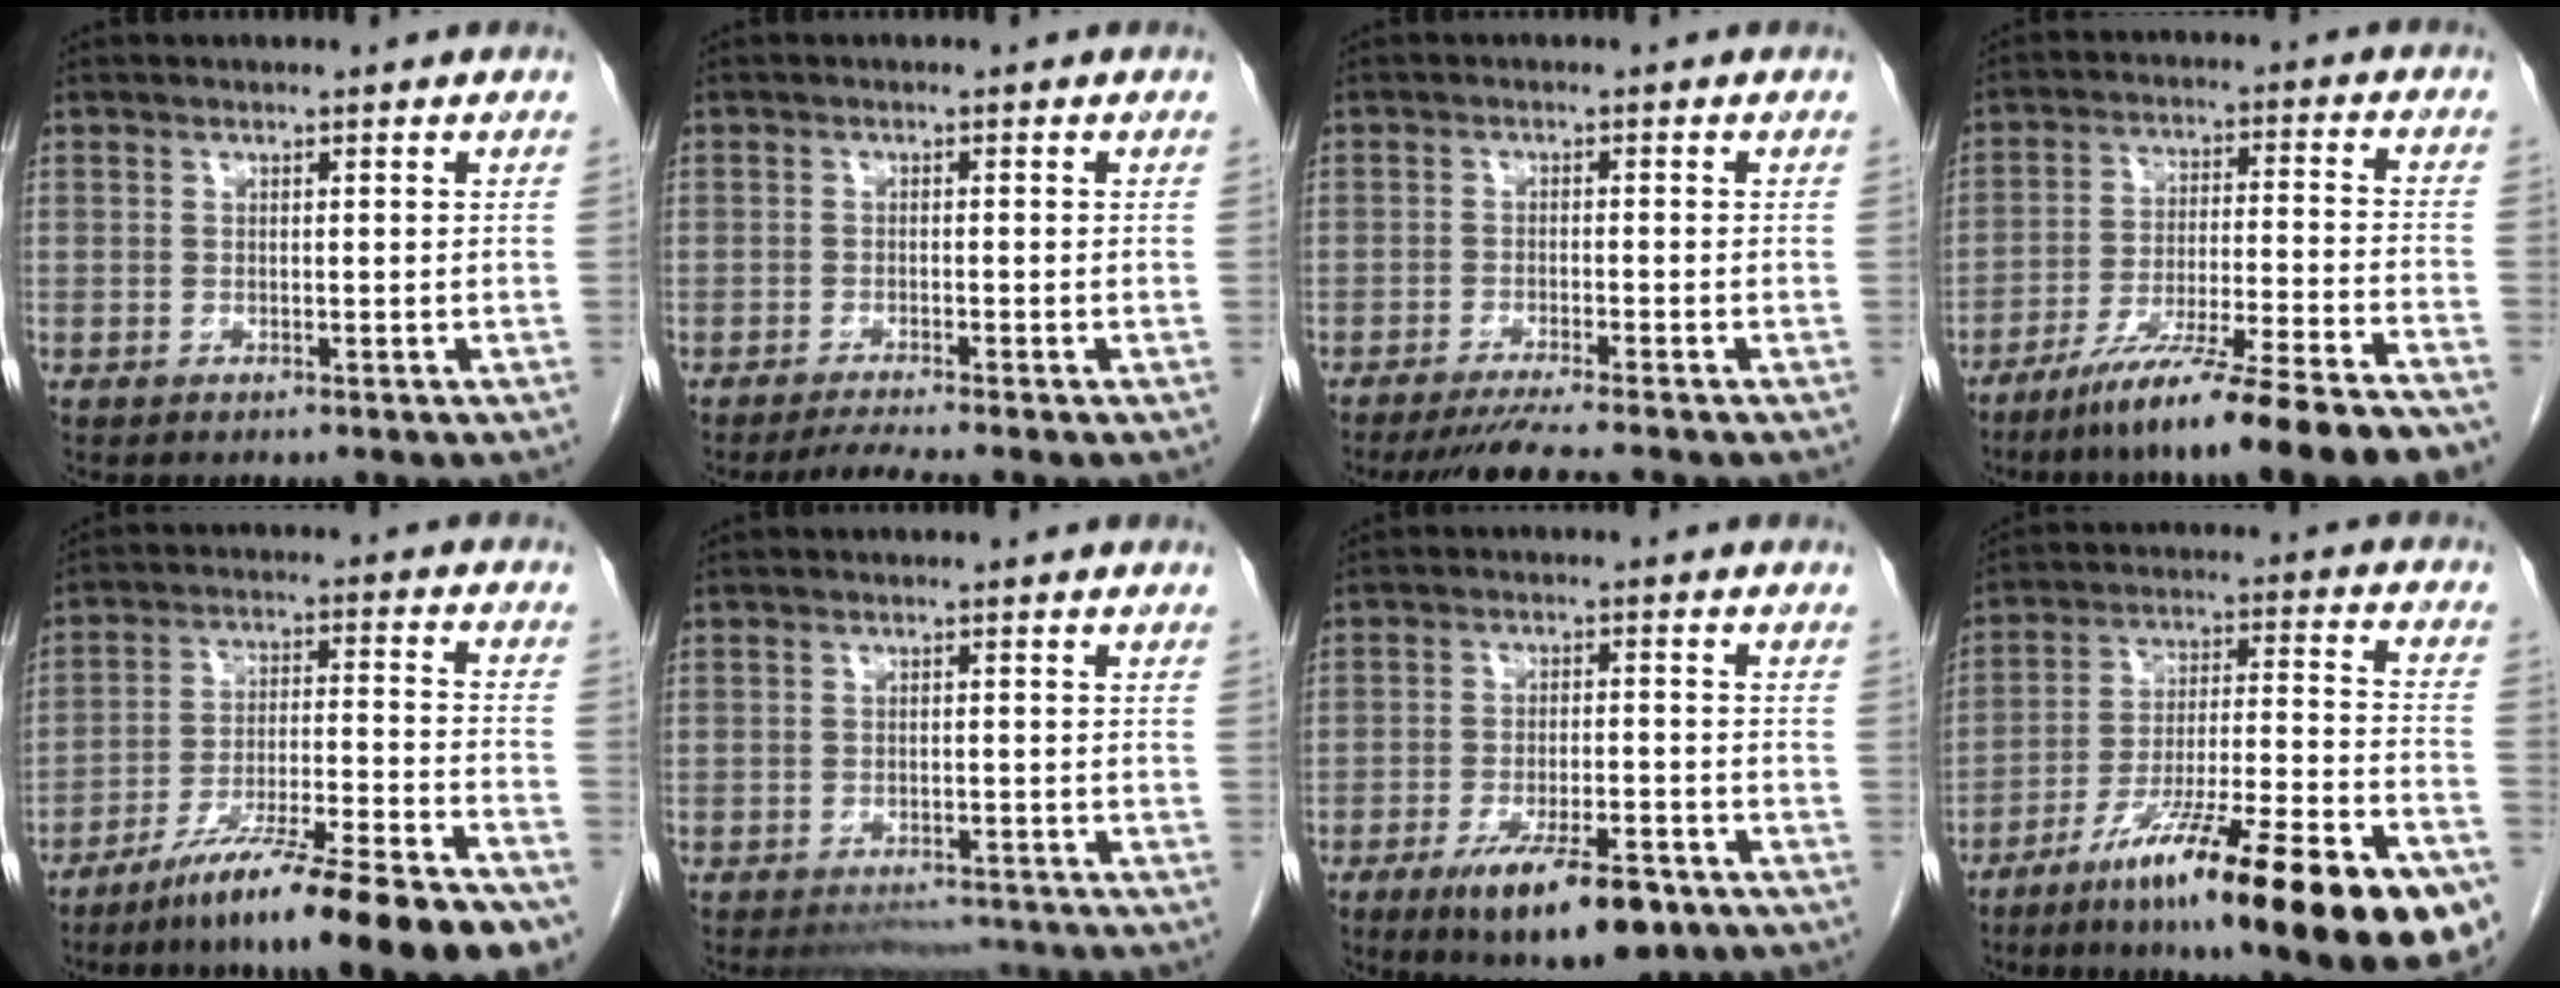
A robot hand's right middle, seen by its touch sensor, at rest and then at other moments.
{"total": 2.9, "force": [-2.5, -1.0, 1.1], "torque": [-0.026, -0.012, -0.049]}
{"total": 5.8, "force": [-5.0, -1.2, 2.8], "torque": [-0.037, -0.020, -0.082]}
{"total": 17.6, "force": [-13.9, -0.8, 10.8], "torque": [-0.156, -0.029, -0.225]}
{"total": 19.1, "force": [-14.9, 0.3, 12.0], "torque": [-0.157, -0.008, -0.244]}
{"total": 4.3, "force": [-3.8, 1.6, 1.3], "torque": [-0.013, -0.001, -0.054]}
{"total": 11.2, "force": [-6.9, 3.0, 8.2], "torque": [-0.128, -0.013, -0.106]}
{"total": 26.3, "force": [-16.2, 2.5, 20.6], "torque": [-0.241, -0.019, -0.264]}